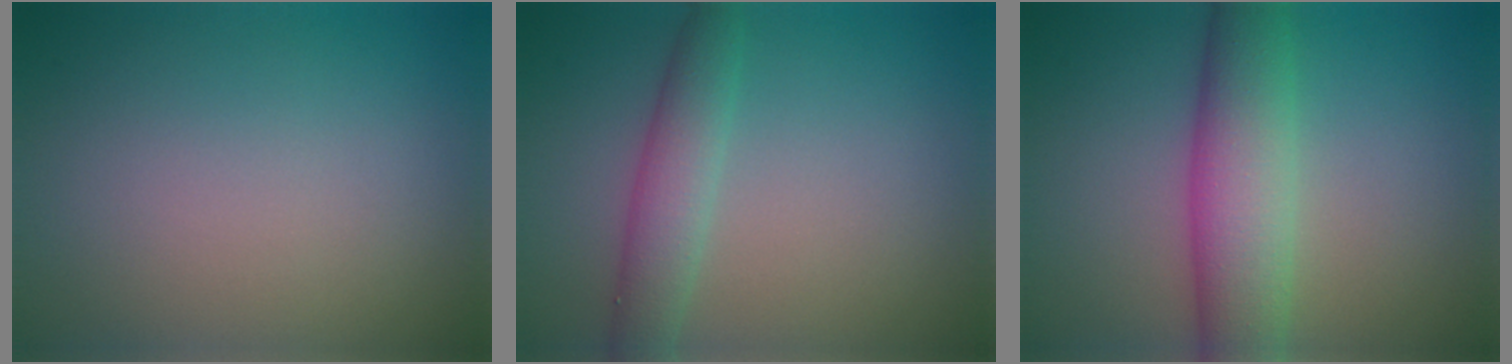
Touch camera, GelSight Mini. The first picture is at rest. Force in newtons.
{"total": 3.3, "press": 3.3, "slide": 0.1}
{"total": 6.7, "press": 6.7, "slide": 0.1}